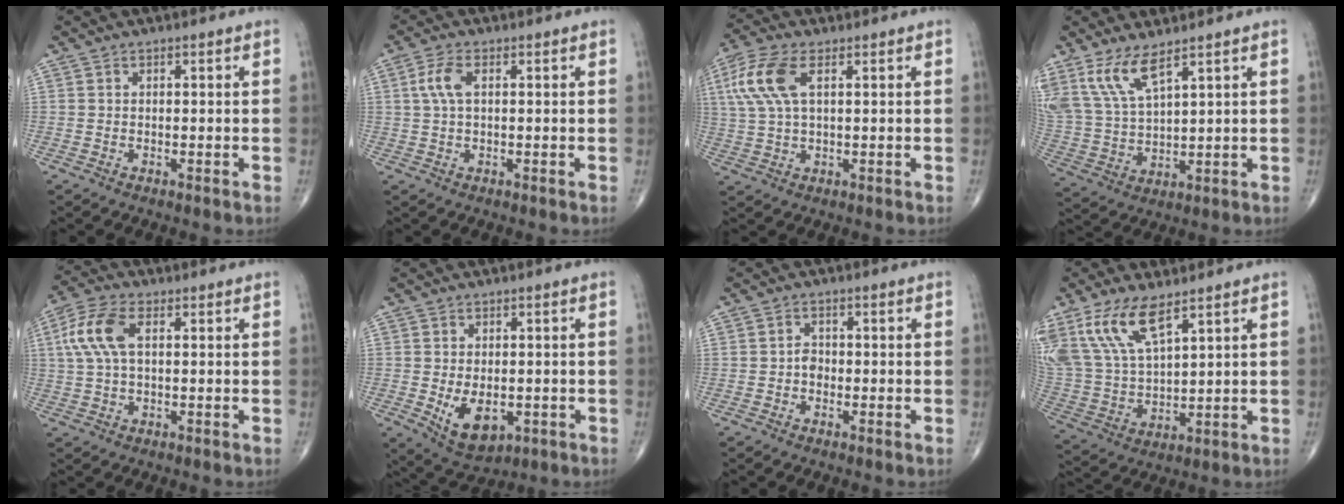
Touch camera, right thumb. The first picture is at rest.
{"total": 4.2, "force": [0.9, 1.9, 3.6], "torque": [-0.091, 0.010, 0.017]}
{"total": 9.5, "force": [3.1, 4.1, 7.9], "torque": [-0.197, 0.012, 0.063]}
{"total": 10.0, "force": [6.6, 3.1, 6.8], "torque": [-0.148, -0.028, 0.152]}
{"total": 8.6, "force": [1.9, 4.3, 7.2], "torque": [-0.172, 0.019, 0.034]}
{"total": 8.2, "force": [-1.8, 5.0, 6.2], "torque": [-0.083, -0.008, -0.015]}
{"total": 1.9, "force": [-0.6, 1.5, 1.1], "torque": [-0.008, 0.006, -0.014]}
{"total": 14.2, "force": [8.4, 5.6, 10.0], "torque": [-0.206, -0.025, 0.180]}